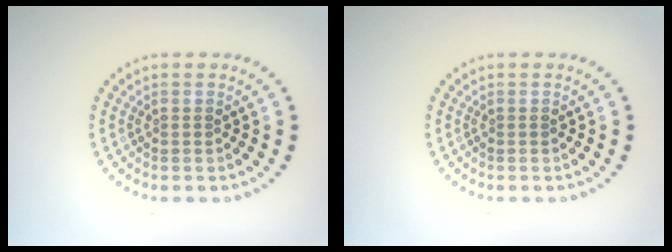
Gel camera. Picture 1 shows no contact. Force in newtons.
{"total": 0.0}